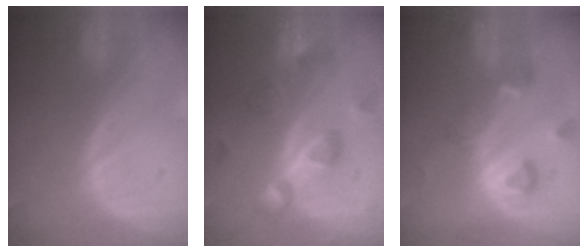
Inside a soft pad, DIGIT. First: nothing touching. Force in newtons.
{"total": 9.4, "press": 8.4, "slide": 4.3}
{"total": 7.1, "press": 6.9, "slide": 1.6}